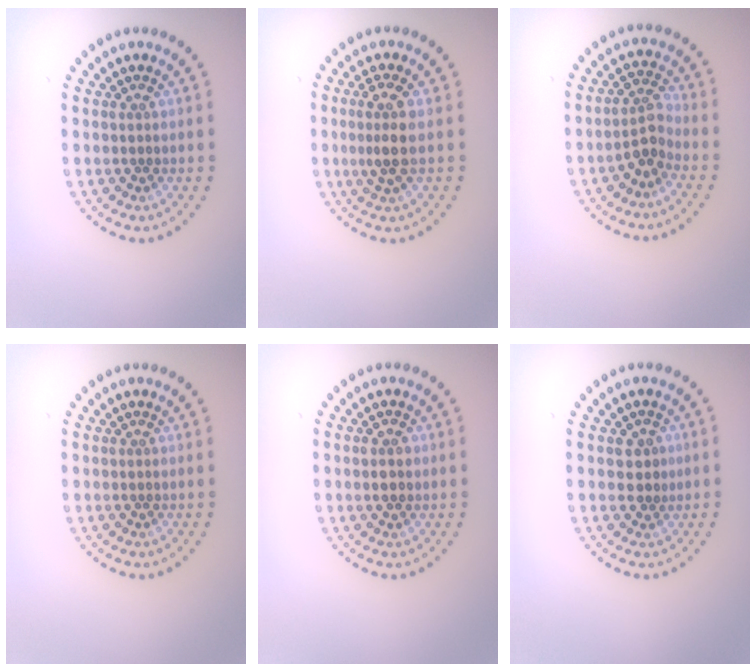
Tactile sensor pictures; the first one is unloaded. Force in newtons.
{"total": 2.6, "press": 2.4, "slide": 1.2}
{"total": 2.5, "press": 2.1, "slide": 1.4}
{"total": 0.0}
{"total": 2.0, "press": 2.0, "slide": 0.1}
{"total": 1.8, "press": 1.7, "slide": 0.5}